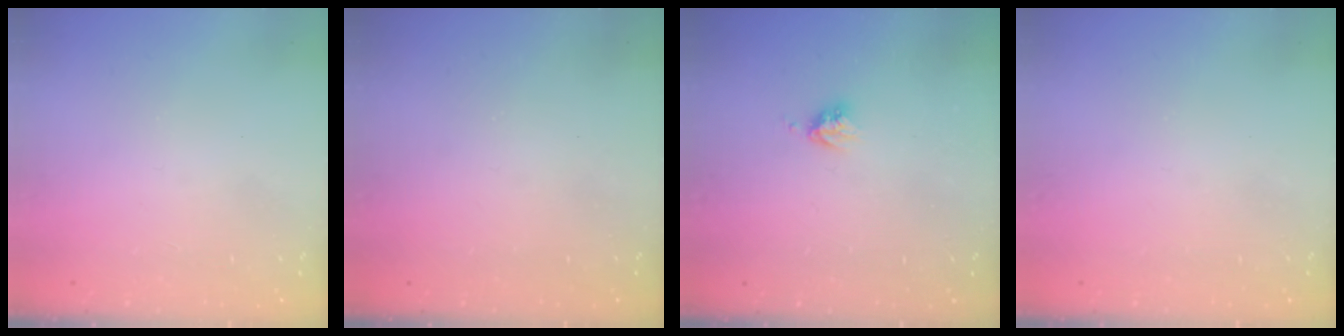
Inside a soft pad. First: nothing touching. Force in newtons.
{"total": 0.0}
{"total": 3.4, "press": 3.3, "slide": 0.5}
{"total": 0.0}